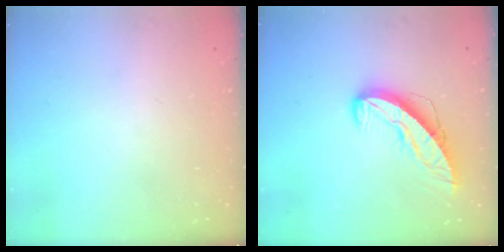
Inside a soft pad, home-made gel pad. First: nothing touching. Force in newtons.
{"total": 9.1, "press": 9.1, "slide": 0.5}